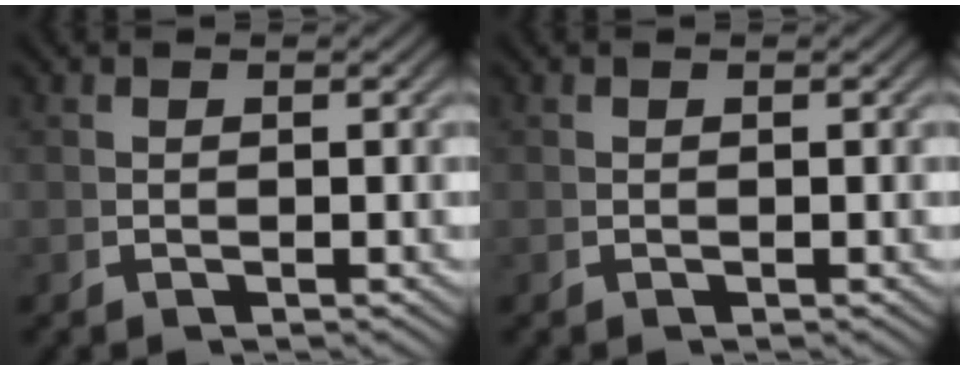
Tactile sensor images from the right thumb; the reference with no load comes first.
{"total": 0.0}